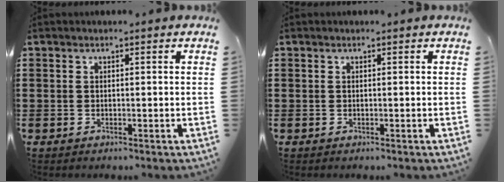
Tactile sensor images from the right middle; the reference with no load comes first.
{"total": 0.0}